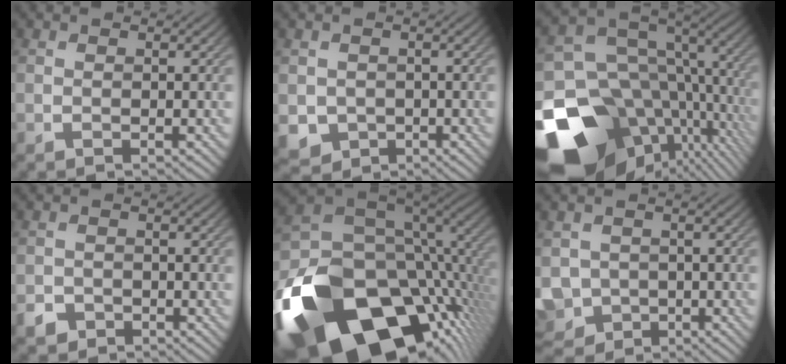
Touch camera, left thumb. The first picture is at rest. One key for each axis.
{"total": 3.5, "fx": -0.8, "fy": 3.3, "fz": 1.0, "tx": -0.037, "ty": -0.022, "tz": -0.016}
{"total": 19.9, "fx": -6.4, "fy": 13.9, "fz": 12.7, "tx": -0.263, "ty": -0.018, "tz": -0.063}
{"total": 2.3, "fx": -1.5, "fy": 1.6, "fz": 0.6, "tx": -0.011, "ty": -0.007, "tz": -0.033}
{"total": 21.4, "fx": -8.7, "fy": 12.7, "fz": 14.9, "tx": -0.328, "ty": -0.052, "tz": -0.122}
{"total": 6.1, "fx": -2.0, "fy": 5.4, "fz": 2.2, "tx": -0.062, "ty": -0.028, "tz": -0.038}